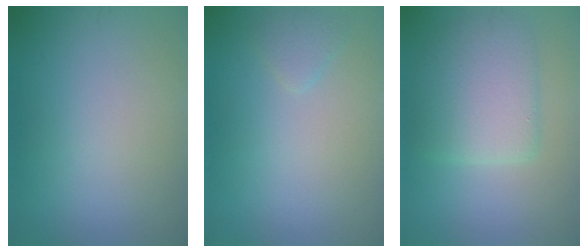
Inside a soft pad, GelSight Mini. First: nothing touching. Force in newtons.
{"total": 1.1, "press": 1.1, "slide": 0.1}
{"total": 5.1, "press": 5.1, "slide": 0.4}